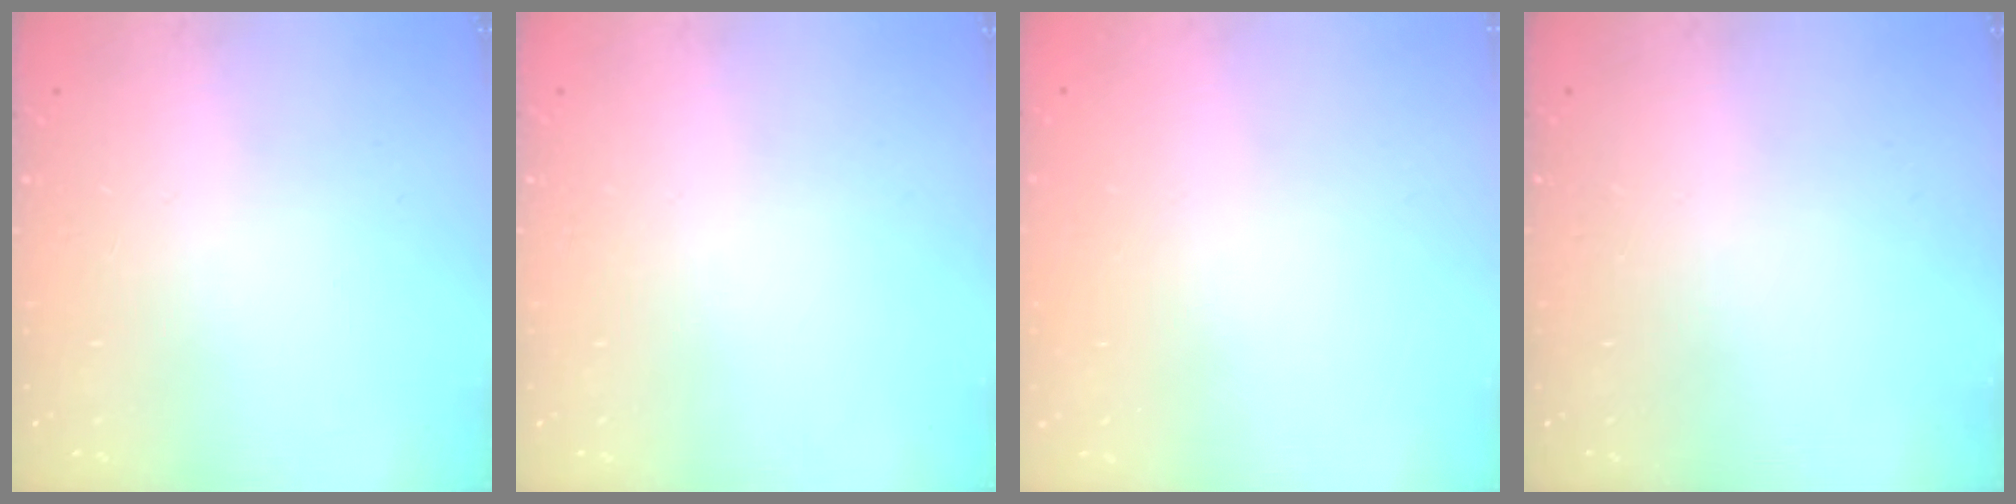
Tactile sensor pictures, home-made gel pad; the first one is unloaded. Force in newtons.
{"total": 0.0}
{"total": 0.0}
{"total": 0.0}